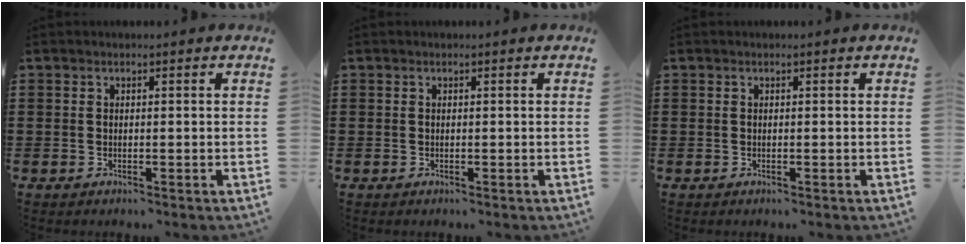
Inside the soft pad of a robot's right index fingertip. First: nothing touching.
{"total": 0.0}
{"total": 0.0}